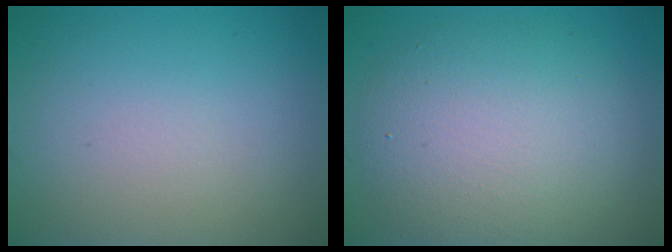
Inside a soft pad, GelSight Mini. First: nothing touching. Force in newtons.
{"total": 7.7, "press": 7.6, "slide": 0.6}